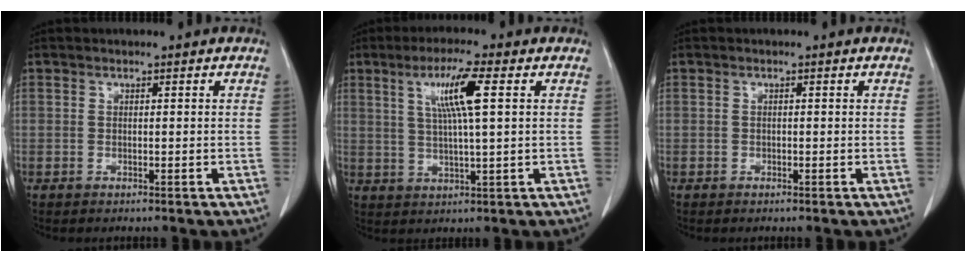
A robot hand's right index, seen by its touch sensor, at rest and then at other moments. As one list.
[{"total": 7.8, "force": [2.6, 0.3, 7.4], "torque": [-0.138, 0.006, 0.047]}, {"total": 0.0}]